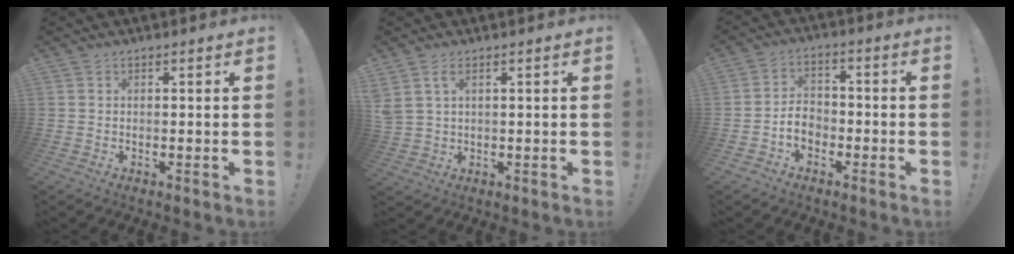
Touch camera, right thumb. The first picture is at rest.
{"total": 4.0, "force": [1.9, 2.2, 2.8], "torque": [-0.052, -0.002, 0.037]}
{"total": 6.3, "force": [-2.9, 4.7, 3.1], "torque": [-0.053, 0.017, -0.050]}